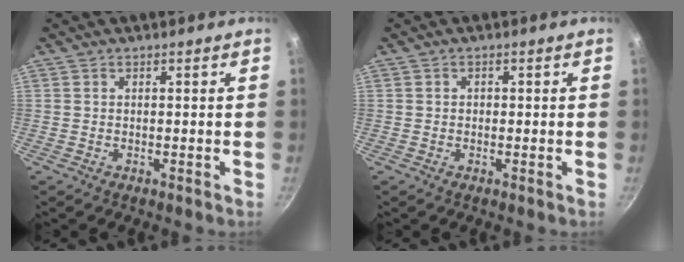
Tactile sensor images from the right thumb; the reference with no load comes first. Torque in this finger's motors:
{"motor_torque": [-0.34, 0.16, -0.36, 0.28, -0.03]}